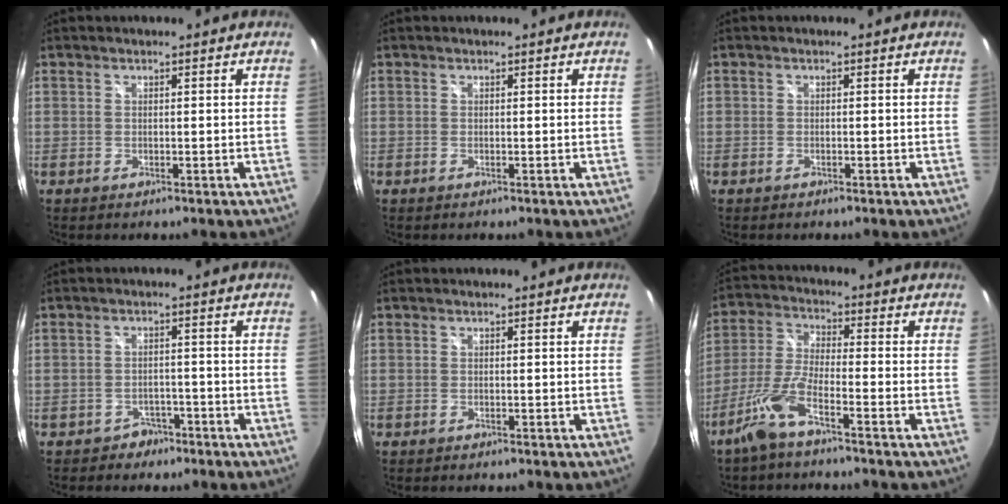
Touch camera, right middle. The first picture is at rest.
{"total": 0.0}
{"total": 0.6, "force": [-0.5, 0.3, 0.0], "torque": [-0.002, 0.000, -0.010]}
{"total": 3.6, "force": [-2.7, 2.4, 0.2], "torque": [-0.008, 0.013, -0.038]}
{"total": 0.0}
{"total": 7.6, "force": [-5.1, 1.0, 5.6], "torque": [-0.124, -0.001, -0.100]}